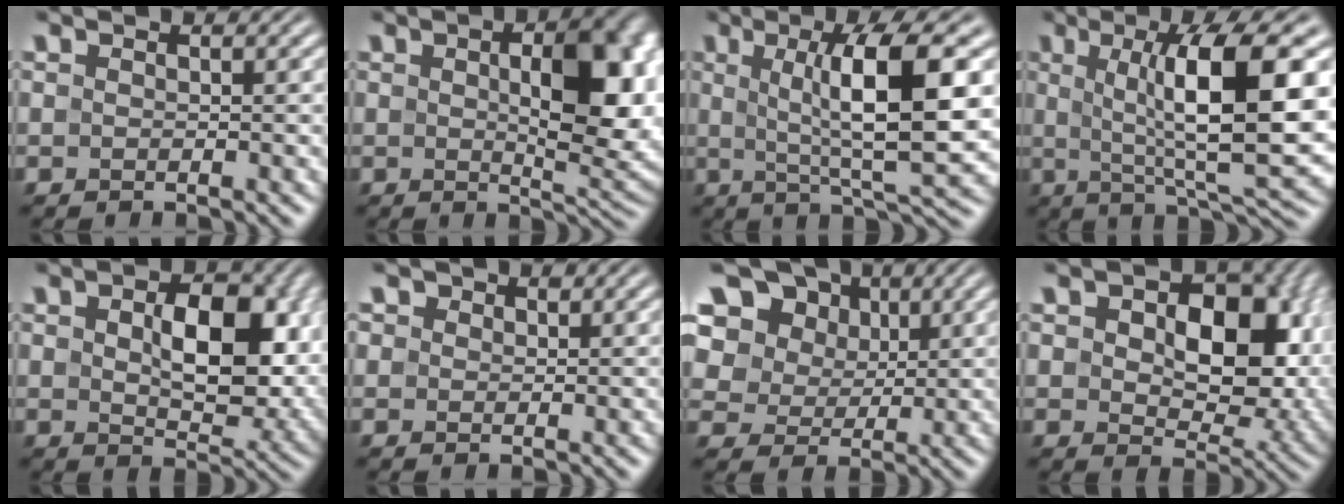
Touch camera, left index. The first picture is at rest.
{"total": 10.0, "force": [1.2, 4.3, 8.9], "torque": [-0.121, -0.001, 0.024]}
{"total": 10.3, "force": [1.8, 2.2, 10.0], "torque": [-0.141, 0.001, 0.034]}
{"total": 11.8, "force": [2.0, 2.6, 11.3], "torque": [-0.164, 0.004, 0.037]}
{"total": 9.0, "force": [1.0, 5.0, 7.4], "torque": [-0.114, -0.006, 0.022]}
{"total": 1.9, "force": [1.2, 1.3, 0.6], "torque": [-0.011, 0.001, 0.010]}
{"total": 12.5, "force": [6.6, 8.8, 6.0], "torque": [-0.140, 0.025, 0.118]}
{"total": 12.0, "force": [1.9, 7.6, 9.1], "torque": [-0.123, -0.005, 0.040]}